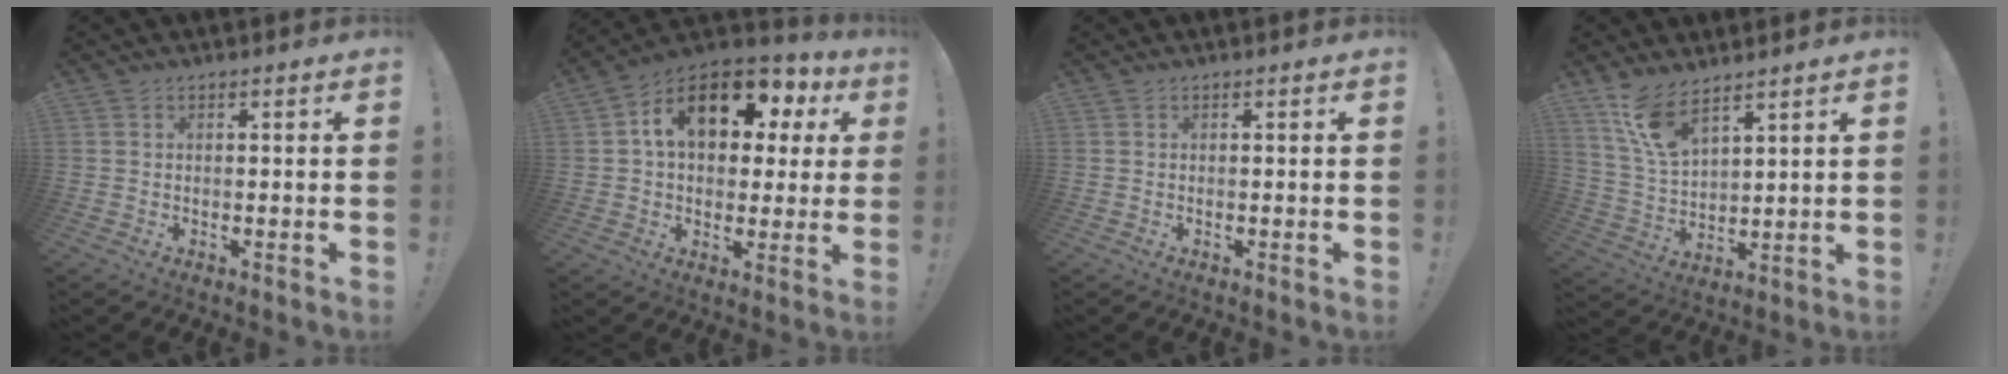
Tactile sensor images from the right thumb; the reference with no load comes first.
{"total": 17.0, "force": [6.3, 10.1, 12.2], "torque": [-0.195, -0.011, 0.108]}
{"total": 0.0}
{"total": 10.7, "force": [8.2, 3.9, 5.6], "torque": [-0.115, -0.042, 0.159]}